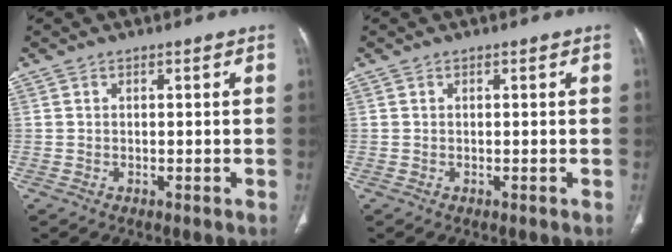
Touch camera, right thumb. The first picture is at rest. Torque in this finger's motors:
{"motor_torque": [-0.20, 0.20, -0.04, 0.05, 0.01]}